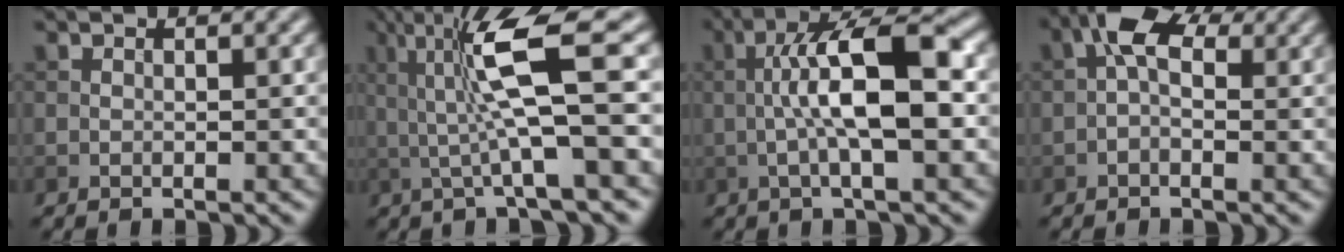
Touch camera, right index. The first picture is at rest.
{"total": 8.0, "force": [1.4, 1.3, 7.8], "torque": [-0.138, 0.006, 0.025]}
{"total": 8.5, "force": [-0.1, 2.2, 8.2], "torque": [-0.137, 0.016, -0.007]}
{"total": 3.9, "force": [0.4, 2.1, 3.3], "torque": [-0.058, 0.015, -0.010]}